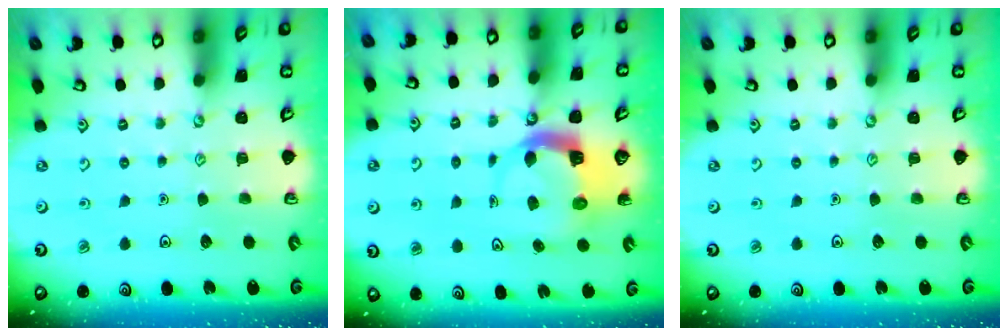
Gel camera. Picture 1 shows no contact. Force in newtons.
{"total": 5.2, "press": 5.1, "slide": 0.6}
{"total": 0.0}